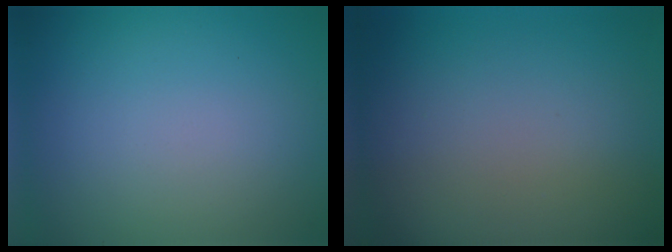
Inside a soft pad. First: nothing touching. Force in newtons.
{"total": 0.0}